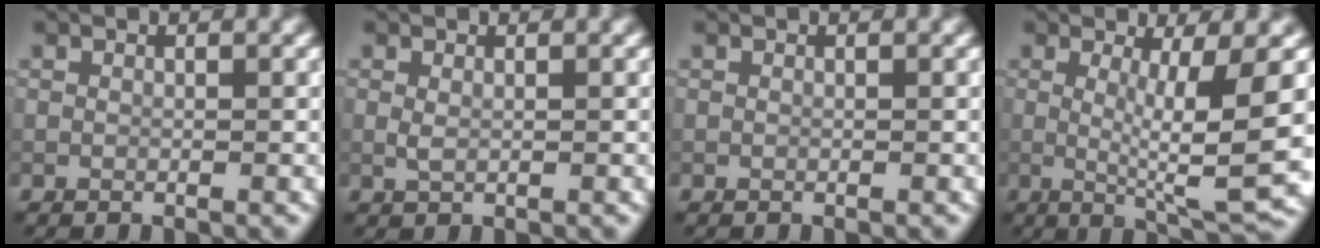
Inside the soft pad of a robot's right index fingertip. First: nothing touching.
{"total": 0.8, "force": [0.1, 0.4, 0.7], "torque": [-0.018, -0.001, 0.004]}
{"total": 0.0}
{"total": 8.7, "force": [0.2, 1.4, 8.6], "torque": [-0.126, -0.012, 0.009]}